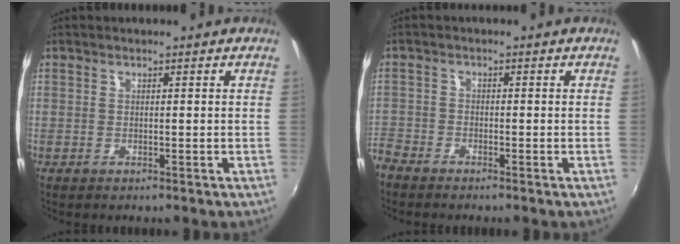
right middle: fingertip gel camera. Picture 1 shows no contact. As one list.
[{"total": 4.2, "force": [-3.5, 2.2, 0.9], "torque": [-0.038, -0.010, -0.076]}]